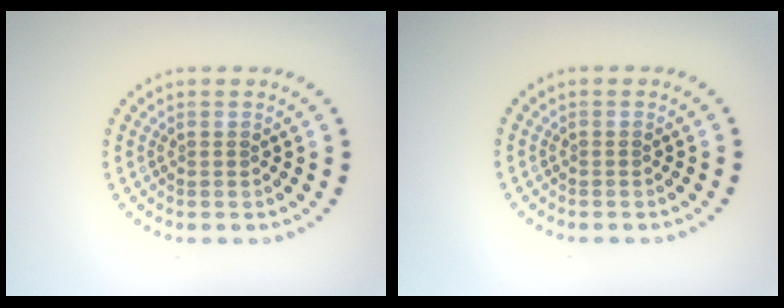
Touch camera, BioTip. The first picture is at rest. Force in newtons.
{"total": 0.0}